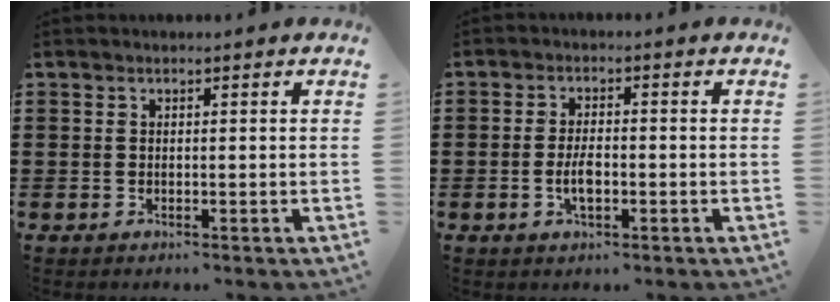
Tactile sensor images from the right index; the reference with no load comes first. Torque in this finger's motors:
{"motor_torque": [0.93, 1.21, 0.38, 0.09]}